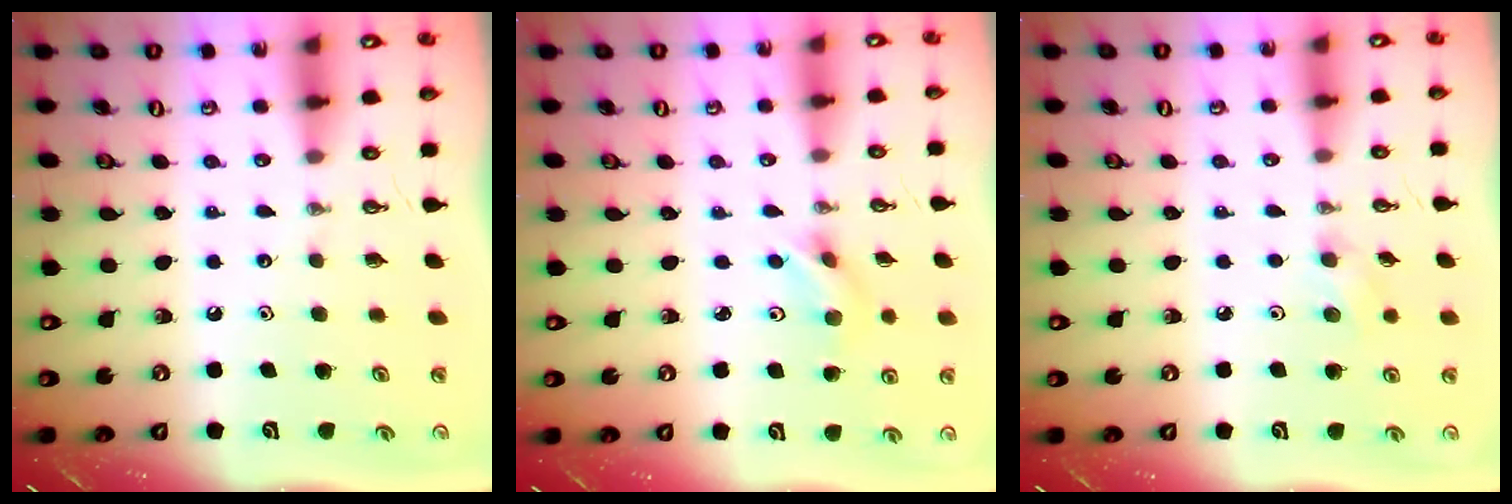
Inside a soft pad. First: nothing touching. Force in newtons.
{"total": 3.7, "press": 3.0, "slide": 2.2}
{"total": 5.6, "press": 5.2, "slide": 1.9}